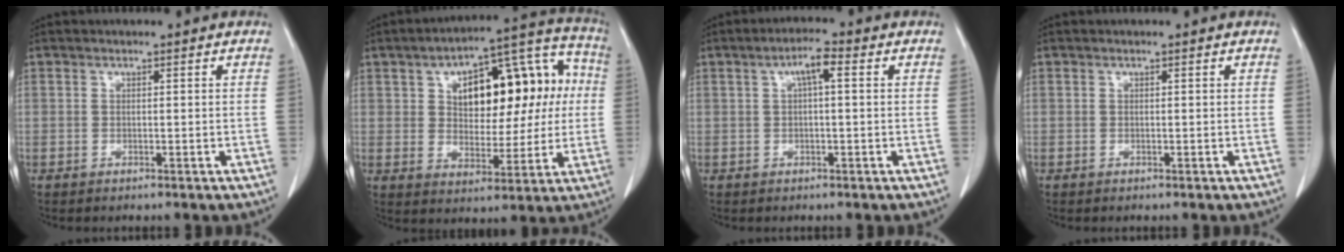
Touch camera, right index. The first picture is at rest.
{"total": 19.4, "force": [3.8, 10.0, 16.2], "torque": [-0.235, 0.052, 0.060]}
{"total": 3.6, "force": [1.0, 0.6, 3.5], "torque": [-0.062, 0.011, 0.016]}
{"total": 0.0}